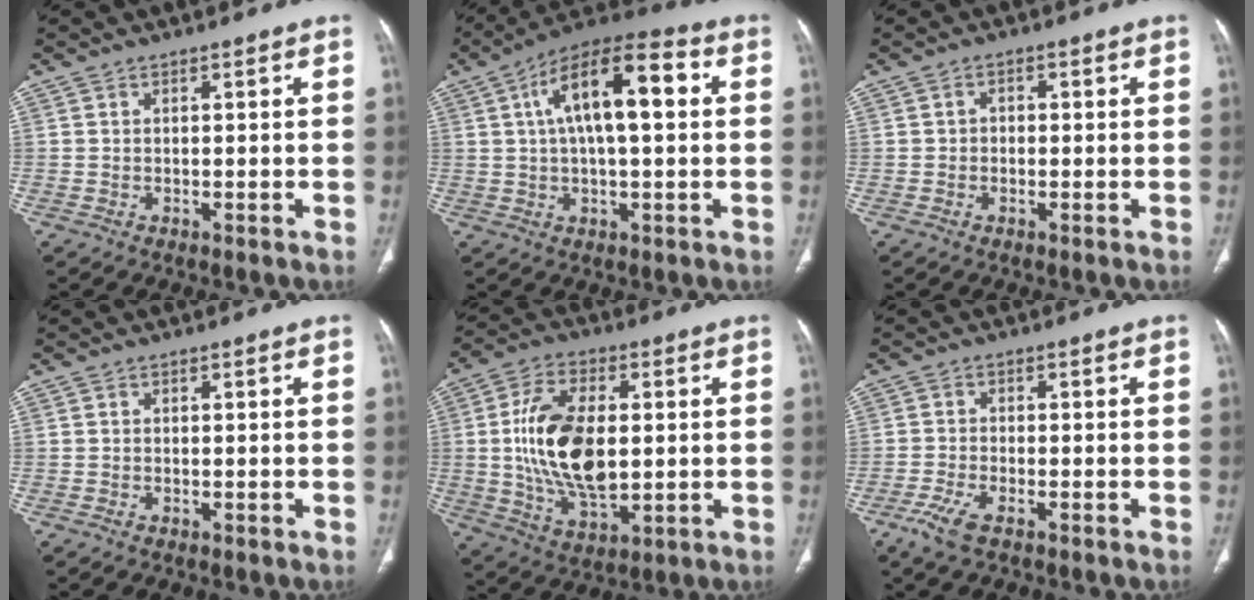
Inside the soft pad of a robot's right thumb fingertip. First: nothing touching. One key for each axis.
{"total": 16.0, "fx": 3.4, "fy": 6.2, "fz": 14.4, "tx": -0.234, "ty": 0.027, "tz": 0.047}
{"total": 1.5, "fx": -0.1, "fy": 1.2, "fz": 0.8, "tx": -0.003, "ty": 0.007, "tz": -0.007}
{"total": 0.0}
{"total": 17.3, "fx": 0.7, "fy": 9.3, "fz": 14.6, "tx": -0.268, "ty": -0.007, "tz": 0.019}
{"total": 4.3, "fx": -2.7, "fy": 1.4, "fz": 3.0, "tx": -0.077, "ty": 0.006, "tz": -0.054}